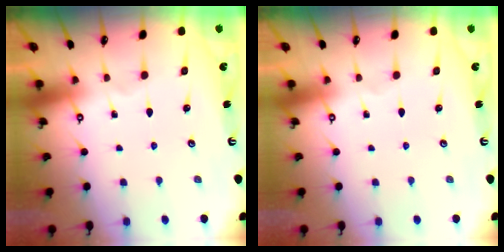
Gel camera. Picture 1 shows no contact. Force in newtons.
{"total": 0.0}